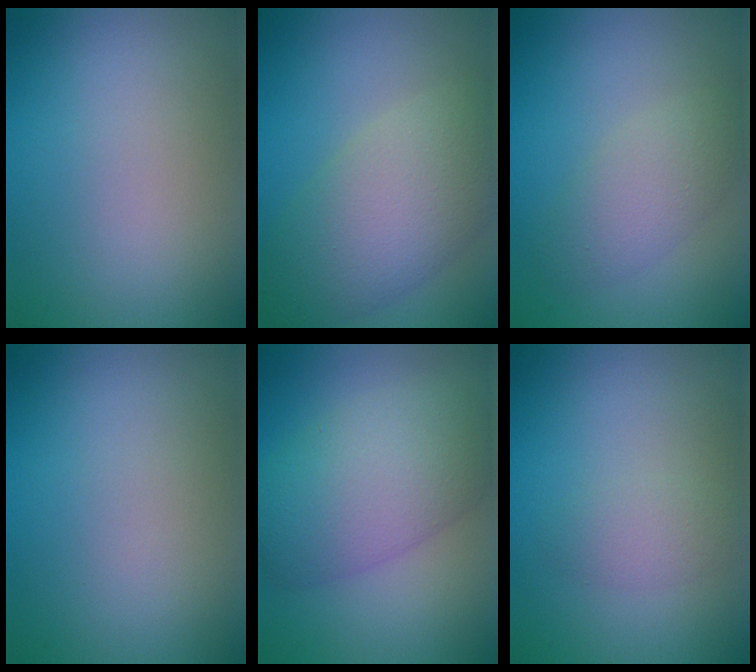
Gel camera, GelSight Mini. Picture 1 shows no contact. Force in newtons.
{"total": 7.9, "press": 7.8, "slide": 0.2}
{"total": 3.4, "press": 3.4, "slide": 0.0}
{"total": 0.0}
{"total": 7.9, "press": 7.9, "slide": 0.6}
{"total": 1.8, "press": 1.8, "slide": 0.0}